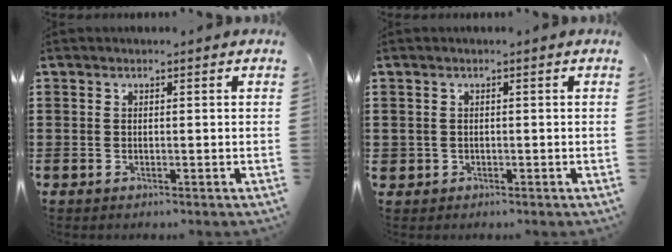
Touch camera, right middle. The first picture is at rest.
{"total": 0.7, "force": [-0.1, 0.7, 0.1], "torque": [-0.004, 0.006, -0.004]}